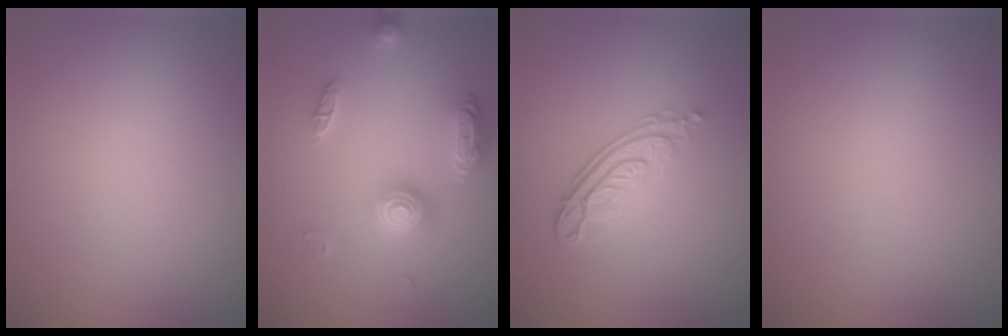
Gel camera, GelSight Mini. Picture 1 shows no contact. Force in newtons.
{"total": 3.3, "press": 2.9, "slide": 1.6}
{"total": 4.3, "press": 3.0, "slide": 3.1}
{"total": 0.0}